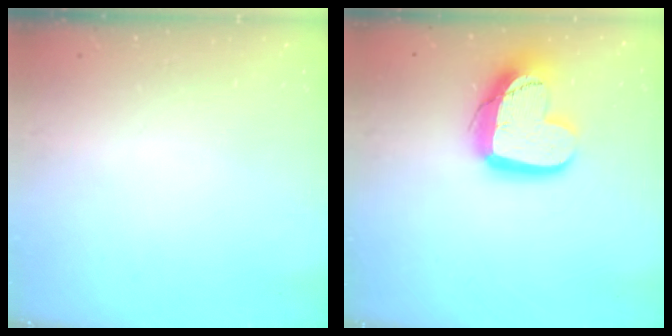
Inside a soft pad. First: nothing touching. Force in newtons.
{"total": 16.7, "press": 16.6, "slide": 1.5}